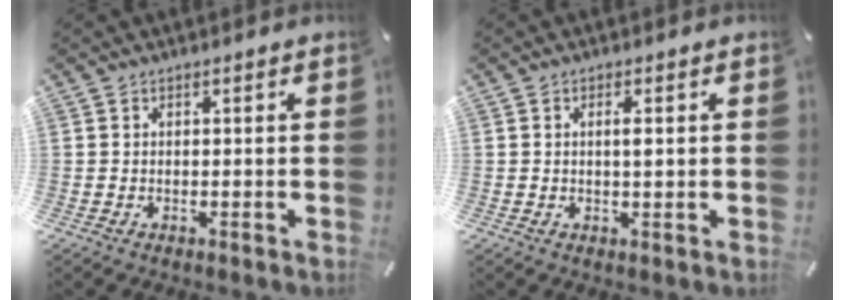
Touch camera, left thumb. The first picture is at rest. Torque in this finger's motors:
{"motor_torque": [0.21, 0.08, 0.12, -0.14, 0.06]}